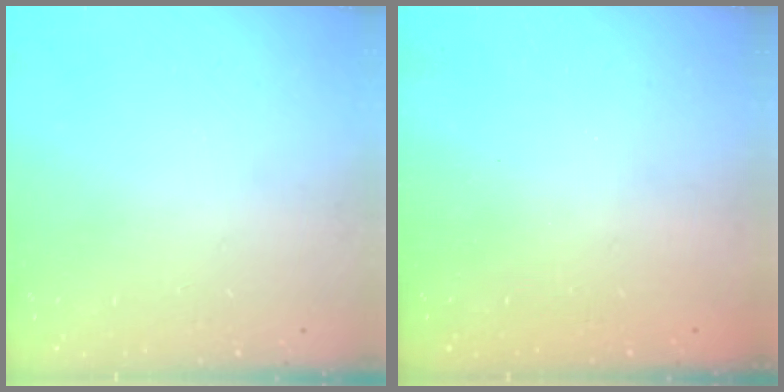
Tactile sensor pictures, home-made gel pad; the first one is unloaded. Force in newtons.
{"total": 2.4, "press": 2.3, "slide": 0.8}